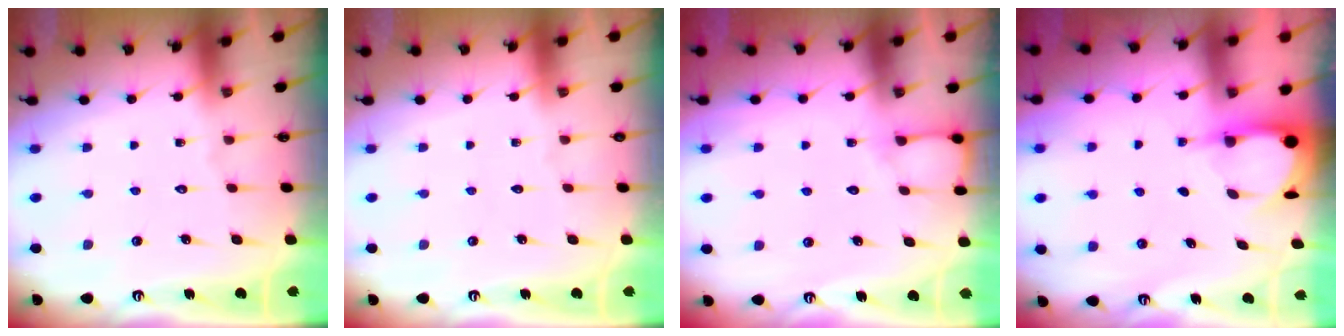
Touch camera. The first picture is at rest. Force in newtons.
{"total": 0.0}
{"total": 3.5, "press": 3.4, "slide": 0.4}
{"total": 3.9, "press": 3.8, "slide": 0.3}